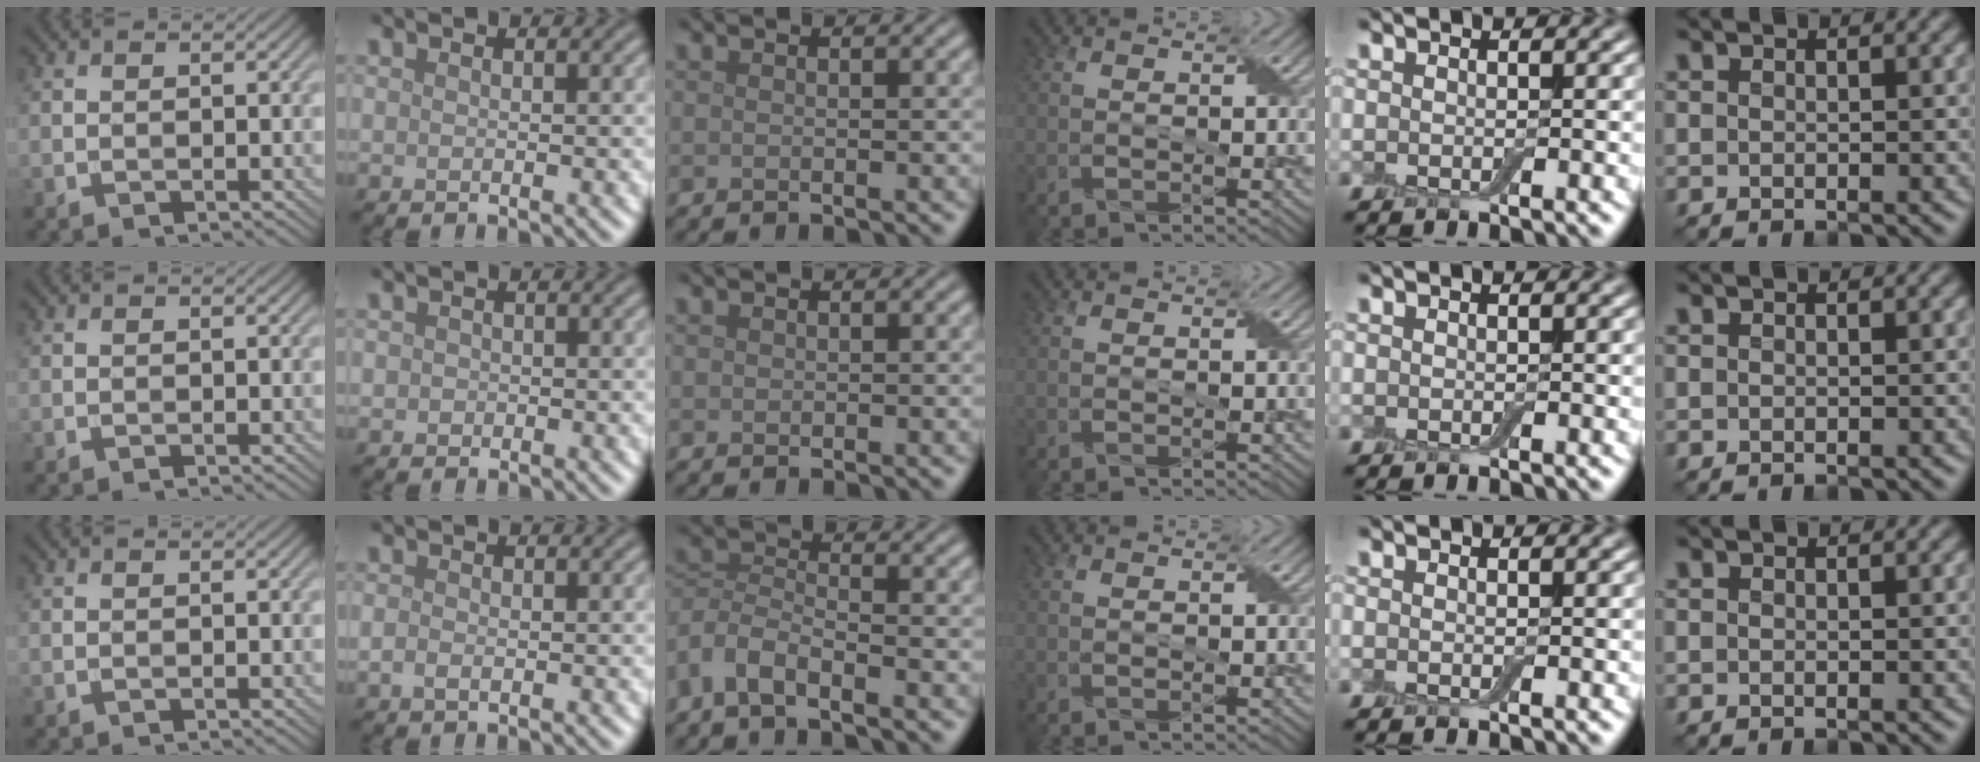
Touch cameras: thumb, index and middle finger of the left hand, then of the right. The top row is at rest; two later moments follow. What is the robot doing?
{"motion": "fold", "object": "cloth"}